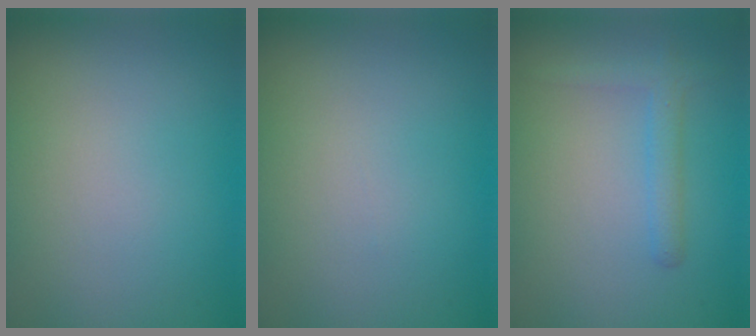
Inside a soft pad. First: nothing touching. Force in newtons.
{"total": 0.0}
{"total": 1.9, "press": 1.9, "slide": 0.1}